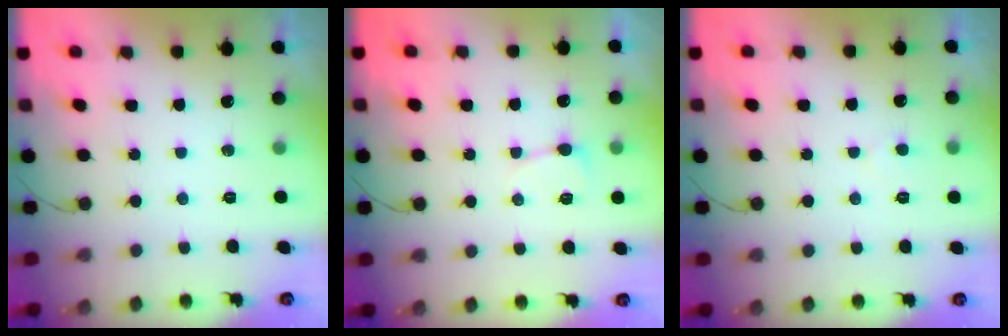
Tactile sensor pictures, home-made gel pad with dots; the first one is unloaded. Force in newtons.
{"total": 3.6, "press": 3.6, "slide": 0.5}
{"total": 2.5, "press": 2.4, "slide": 0.3}